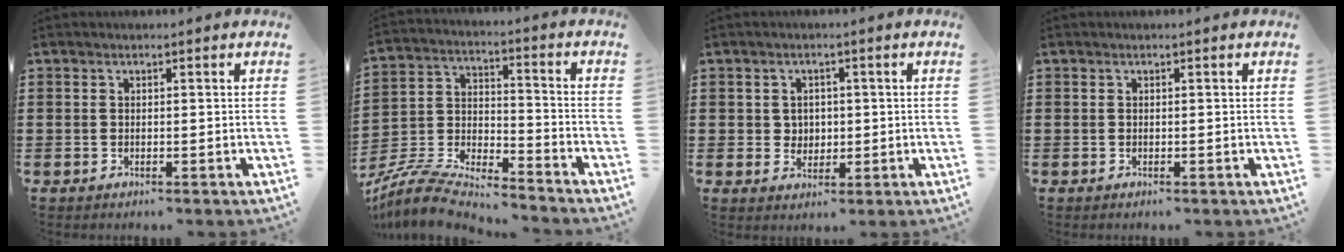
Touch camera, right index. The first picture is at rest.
{"total": 7.0, "force": [-6.7, 1.1, 1.9], "torque": [-0.058, -0.008, -0.138]}
{"total": 2.4, "force": [0.6, 2.3, 0.7], "torque": [-0.022, 0.012, 0.007]}
{"total": 0.0}